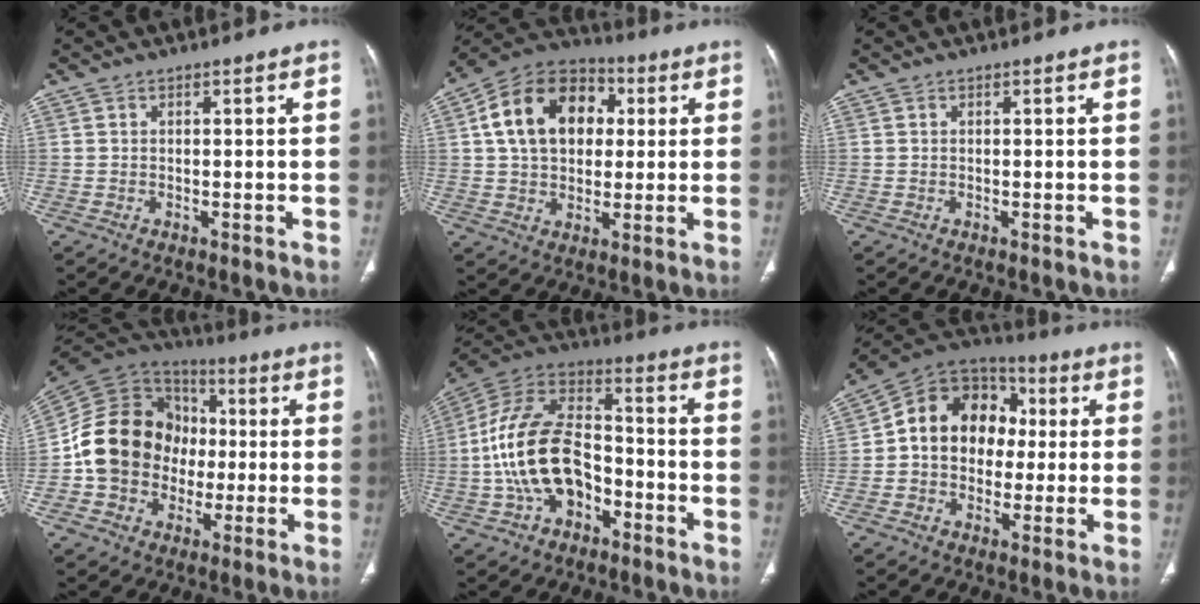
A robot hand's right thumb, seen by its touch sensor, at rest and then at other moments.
{"total": 17.3, "force": [3.5, 12.4, 11.5], "torque": [-0.170, 0.018, 0.051]}
{"total": 0.0}
{"total": 19.1, "force": [-2.0, 16.3, 9.6], "torque": [-0.149, 0.036, -0.037]}
{"total": 18.4, "force": [-4.9, 11.8, 13.2], "torque": [-0.236, 0.051, -0.090]}
{"total": 15.7, "force": [1.0, 12.4, 9.5], "torque": [-0.111, 0.039, 0.004]}